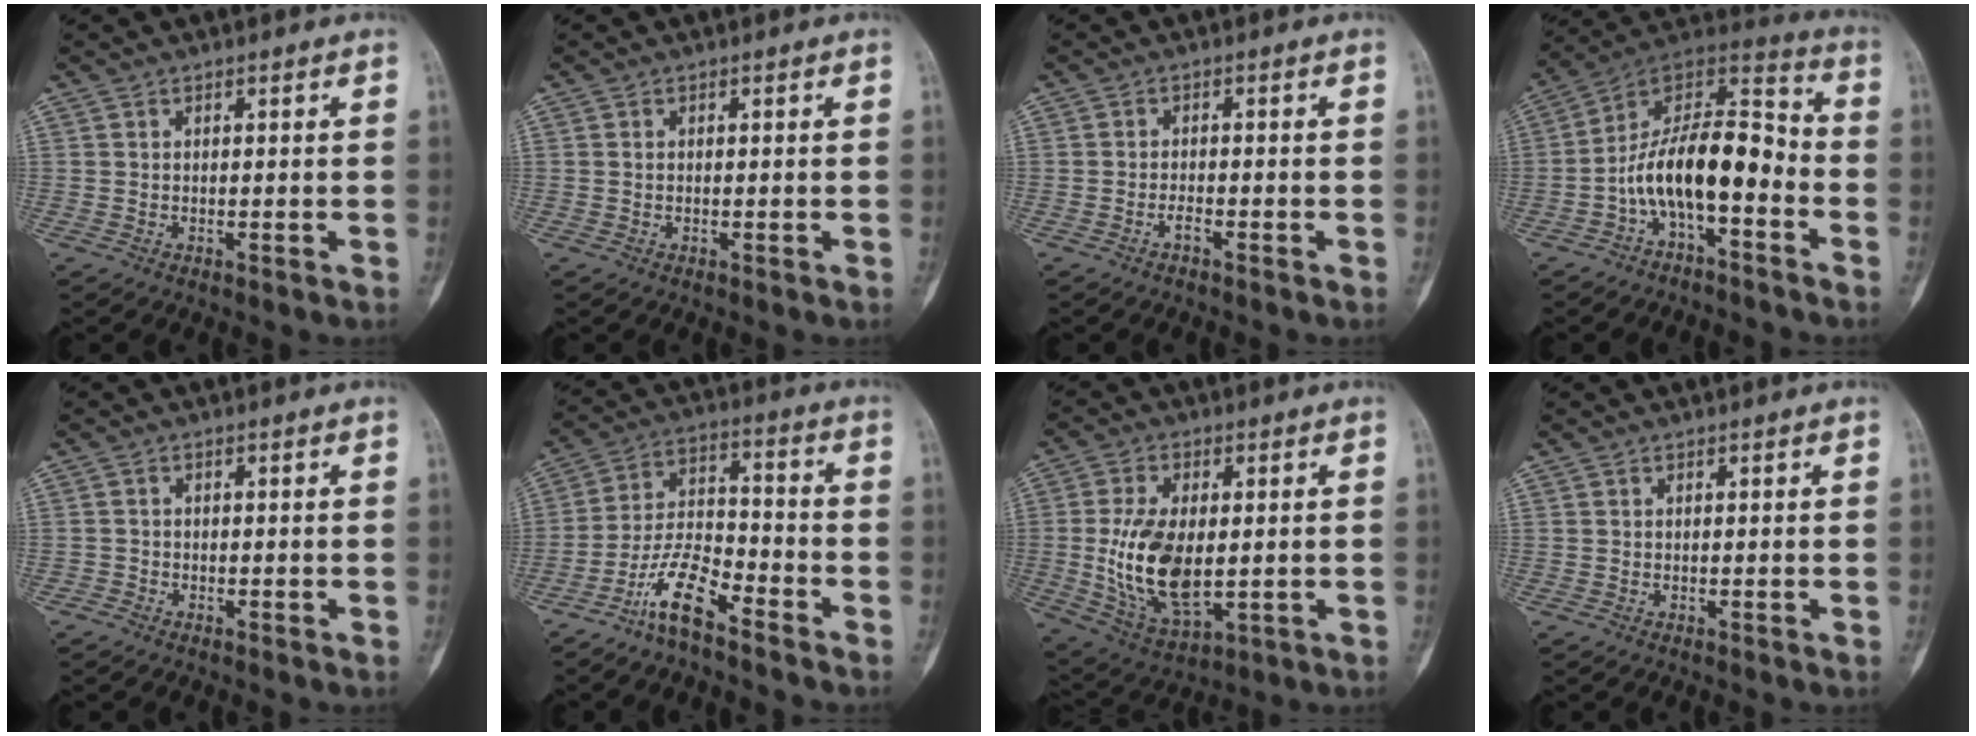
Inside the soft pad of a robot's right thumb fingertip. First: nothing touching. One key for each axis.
{"total": 0.0}
{"total": 1.6, "fx": -1.1, "fy": 0.5, "fz": 1.0, "tx": -0.022, "ty": 0.002, "tz": -0.022}
{"total": 15.4, "fx": -4.5, "fy": 6.6, "fz": 13.2, "tx": -0.215, "ty": 0.085, "tz": -0.085}
{"total": 1.1, "fx": -0.8, "fy": 0.7, "fz": -0.3, "tx": 0.008, "ty": 0.004, "tz": -0.025}
{"total": 10.2, "fx": -7.2, "fy": 3.0, "fz": 6.5, "tx": -0.132, "ty": 0.059, "tz": -0.143}
{"total": 14.9, "fx": -0.4, "fy": 8.0, "fz": 12.5, "tx": -0.234, "ty": -0.010, "tz": 0.006}
{"total": 0.0}